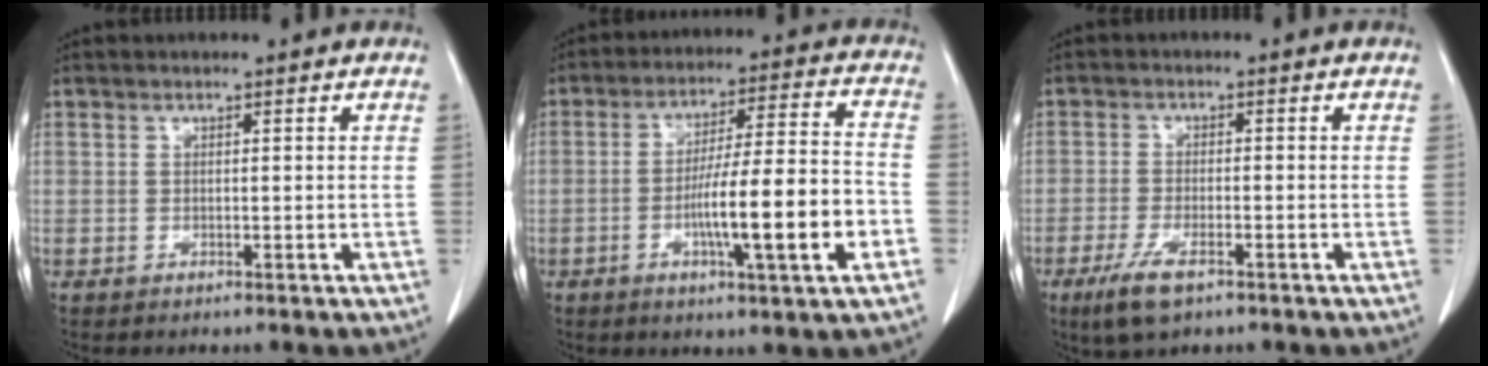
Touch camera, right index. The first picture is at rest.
{"total": 14.4, "force": [-4.4, 0.6, 13.7], "torque": [-0.227, 0.003, -0.070]}
{"total": 5.7, "force": [-3.5, 1.5, 4.2], "torque": [-0.092, -0.012, -0.059]}